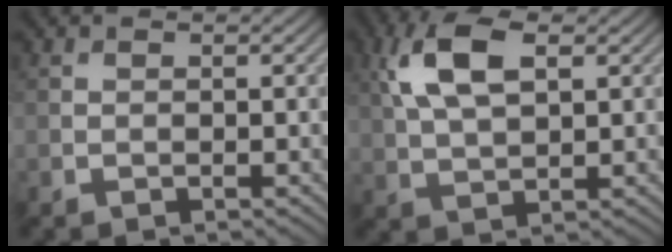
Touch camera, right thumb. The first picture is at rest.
{"total": 8.2, "force": [2.8, 3.9, 6.6], "torque": [-0.151, 0.014, 0.051]}